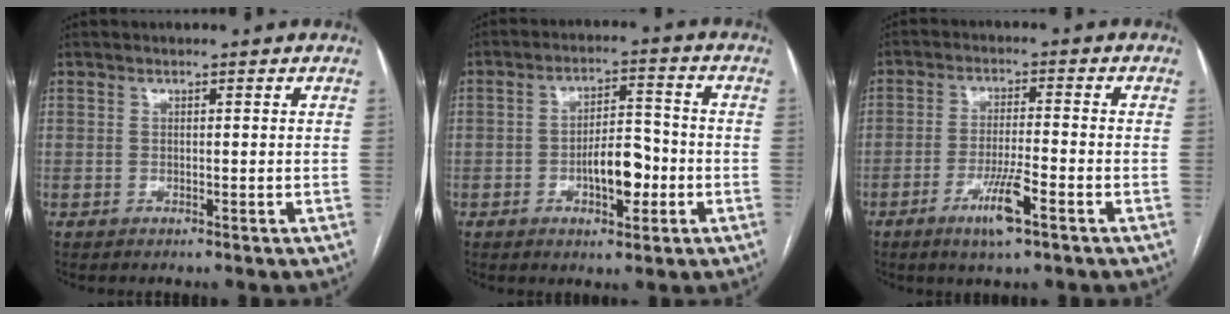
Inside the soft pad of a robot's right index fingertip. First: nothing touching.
{"total": 7.3, "force": [-2.2, 2.9, 6.4], "torque": [-0.106, 0.012, -0.032]}
{"total": 6.8, "force": [-3.6, 0.4, 5.7], "torque": [-0.108, -0.010, -0.064]}